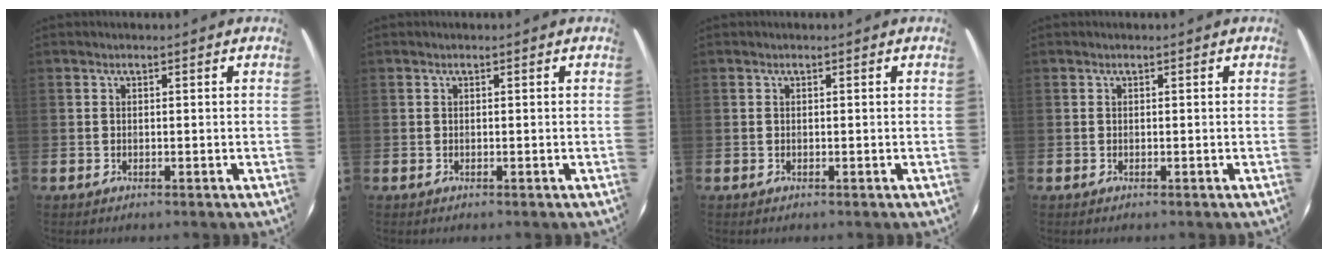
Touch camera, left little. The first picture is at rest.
{"total": 0.0}
{"total": 0.0}
{"total": 0.0}